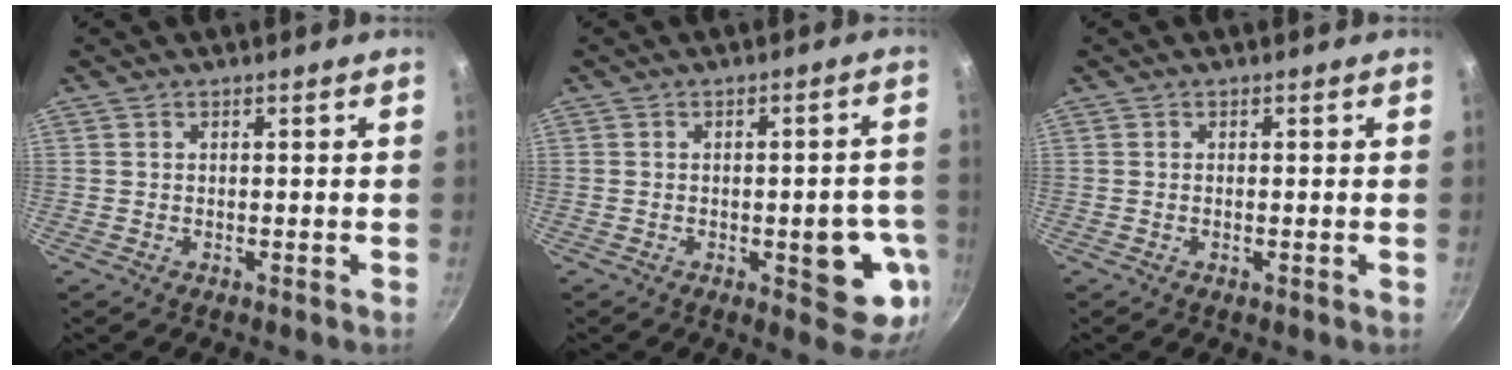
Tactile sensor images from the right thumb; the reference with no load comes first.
{"total": 10.8, "force": [-2.8, 4.4, 9.4], "torque": [-0.072, 0.009, -0.033]}
{"total": 0.5, "force": [-0.1, 0.1, 0.5], "torque": [-0.009, 0.000, -0.003]}